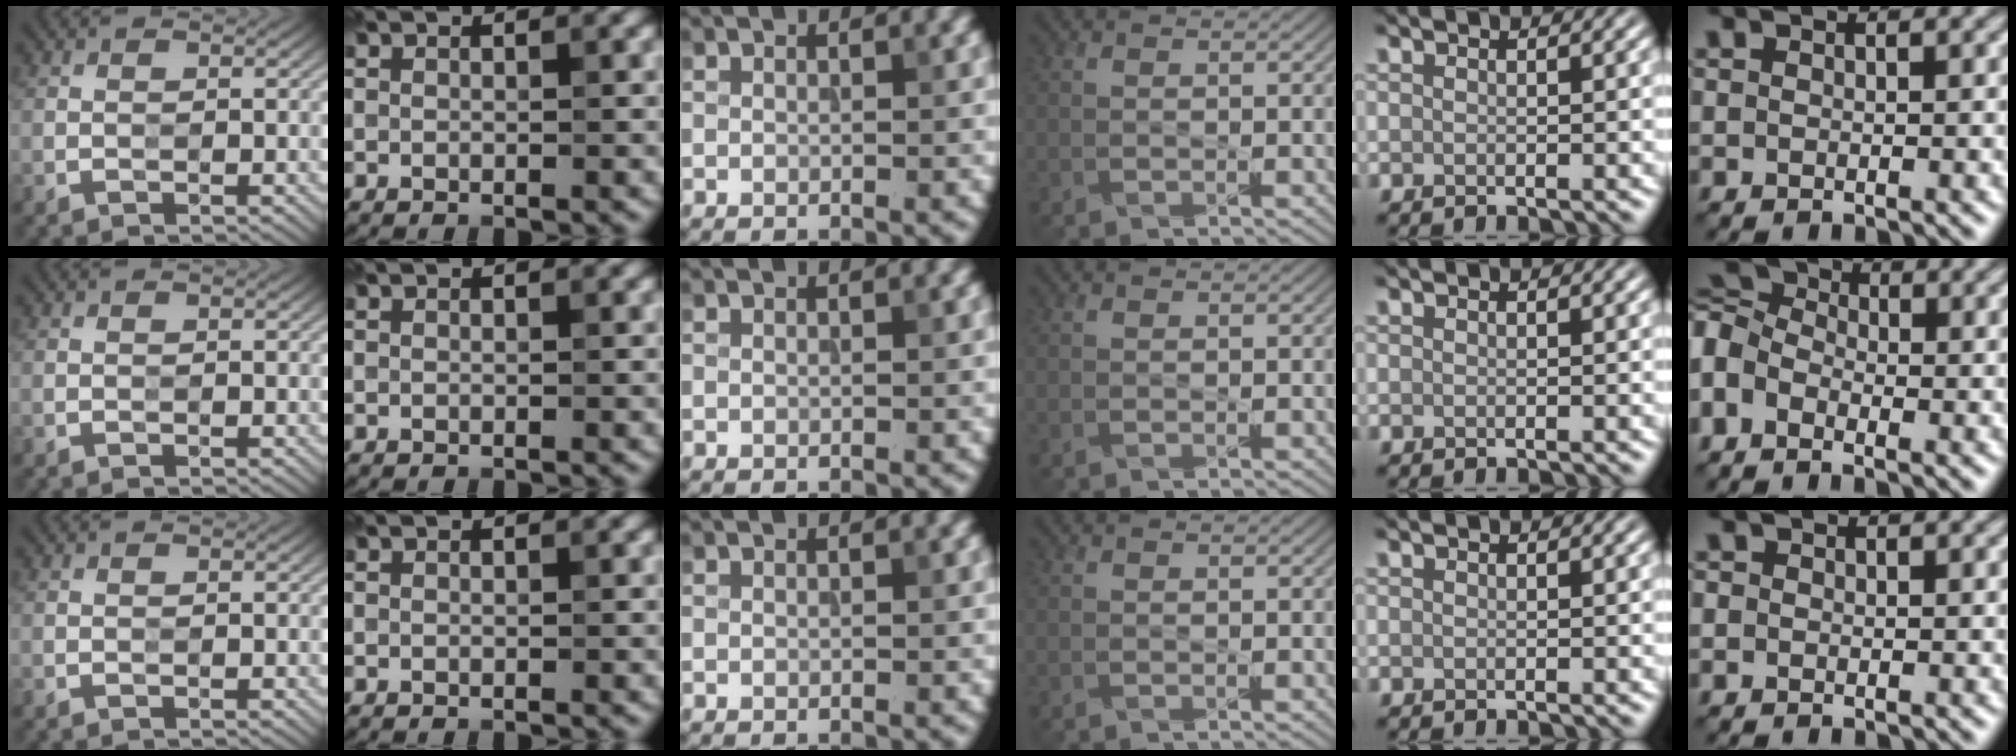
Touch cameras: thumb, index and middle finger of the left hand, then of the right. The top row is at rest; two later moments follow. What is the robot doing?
{"motion": "press", "object": "sticky note"}